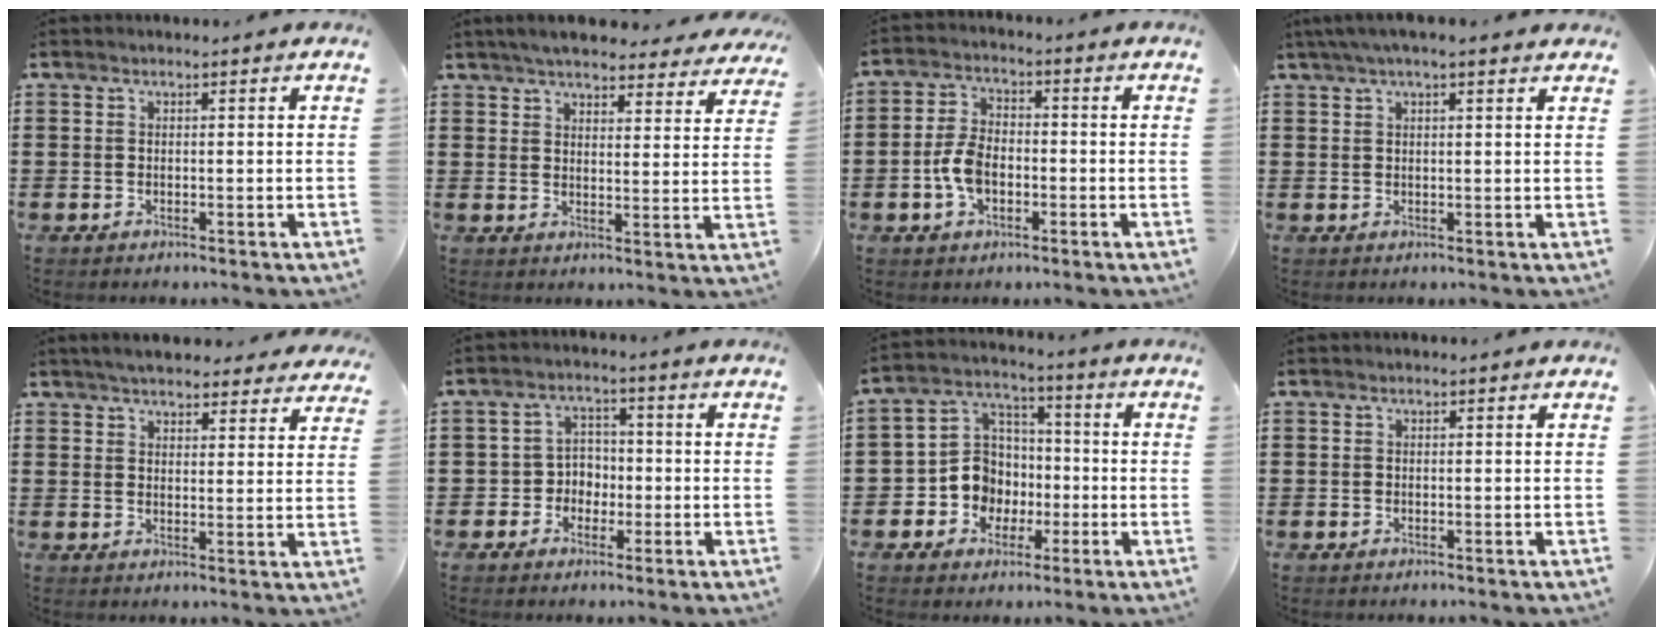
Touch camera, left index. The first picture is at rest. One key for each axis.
{"total": 5.4, "fx": 5.1, "fy": 0.6, "fz": 1.6, "tx": -0.049, "ty": -0.020, "tz": 0.091}
{"total": 5.9, "fx": -1.5, "fy": 3.6, "fz": 4.4, "tx": -0.114, "ty": 0.000, "tz": -0.036}
{"total": 3.1, "fx": 2.2, "fy": 0.4, "fz": 2.2, "tx": -0.047, "ty": 0.006, "tz": 0.039}
{"total": 4.6, "fx": 4.4, "fy": 0.7, "fz": 1.1, "tx": -0.034, "ty": -0.010, "tz": 0.081}
{"total": 4.0, "fx": -1.4, "fy": 3.6, "fz": 1.0, "tx": -0.033, "ty": 0.011, "tz": -0.032}
{"total": 8.7, "fx": -1.8, "fy": 8.1, "fz": 2.6, "tx": -0.098, "ty": 0.008, "tz": -0.034}
{"total": 0.0}